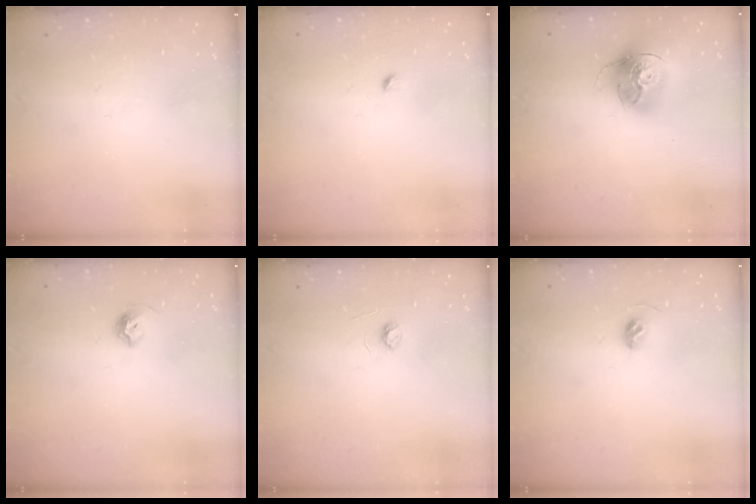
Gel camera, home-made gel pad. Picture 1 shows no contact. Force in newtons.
{"total": 2.9, "press": 2.9, "slide": 0.4}
{"total": 16.8, "press": 16.7, "slide": 1.9}
{"total": 6.0, "press": 5.9, "slide": 1.1}
{"total": 3.1, "press": 3.1, "slide": 0.4}
{"total": 5.4, "press": 5.2, "slide": 1.2}